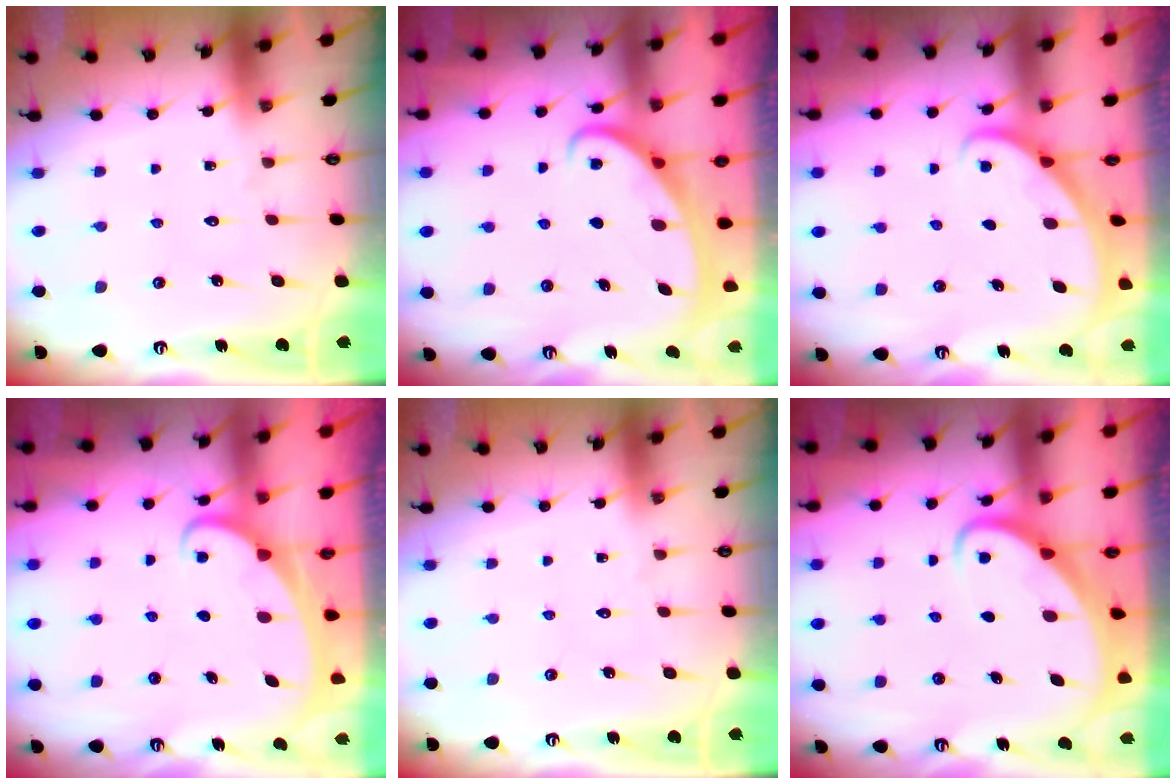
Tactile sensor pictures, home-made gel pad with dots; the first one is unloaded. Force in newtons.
{"total": 2.5, "press": 2.5, "slide": 0.3}
{"total": 2.0, "press": 2.0, "slide": 0.1}
{"total": 1.9, "press": 1.9, "slide": 0.1}
{"total": 0.0}
{"total": 2.8, "press": 2.8, "slide": 0.3}